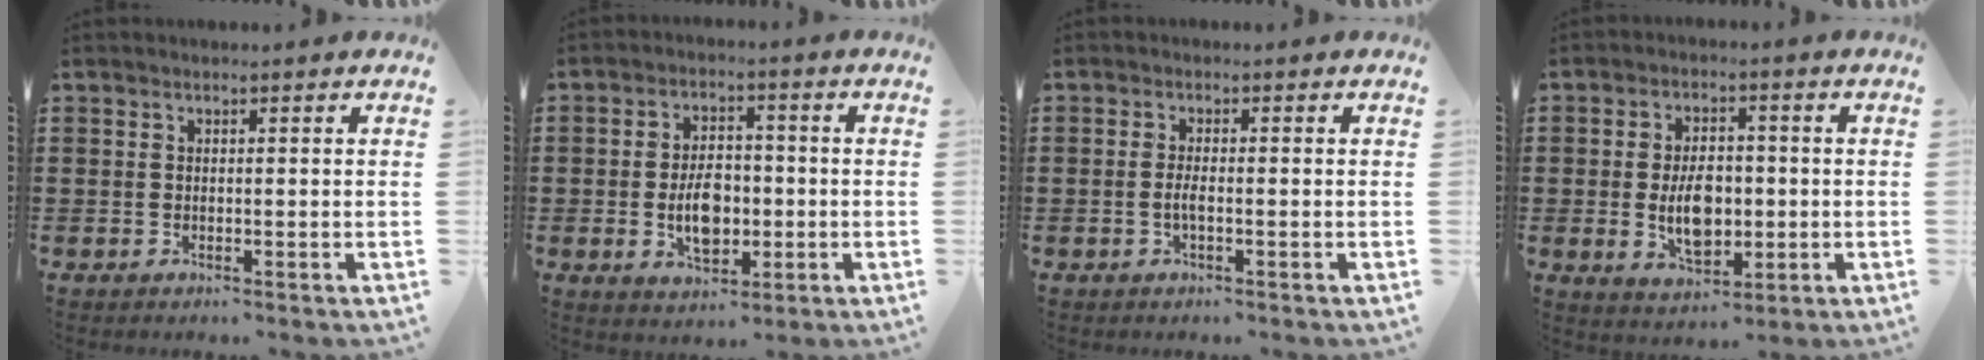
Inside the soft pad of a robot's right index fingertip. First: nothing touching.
{"total": 6.6, "force": [-1.1, 4.0, 5.1], "torque": [-0.077, -0.003, -0.025]}
{"total": 2.0, "force": [-0.6, 0.3, 1.8], "torque": [-0.042, -0.003, -0.013]}
{"total": 7.0, "force": [-0.6, 4.1, 5.6], "torque": [-0.086, -0.003, -0.016]}